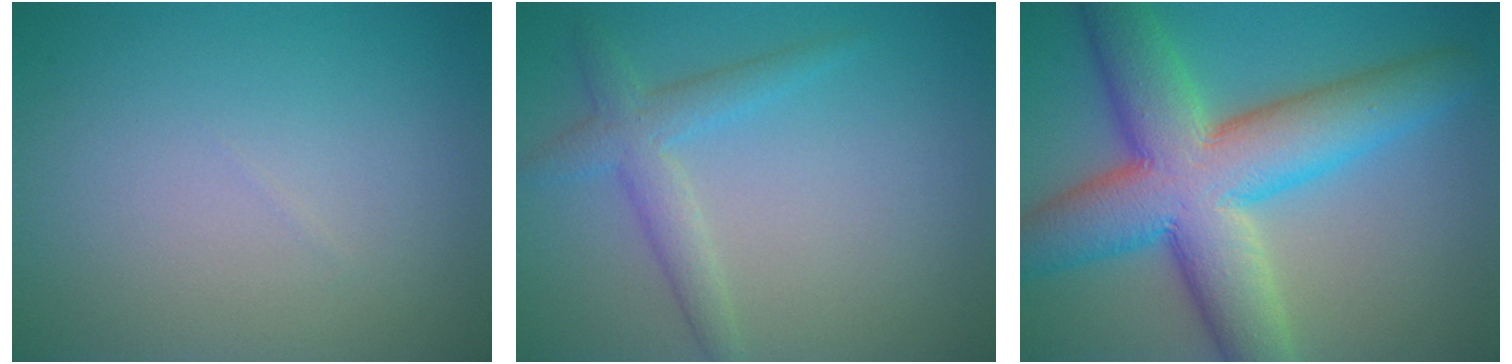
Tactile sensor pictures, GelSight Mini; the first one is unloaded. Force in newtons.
{"total": 2.8, "press": 2.8, "slide": 0.0}
{"total": 12.1, "press": 12.1, "slide": 0.8}